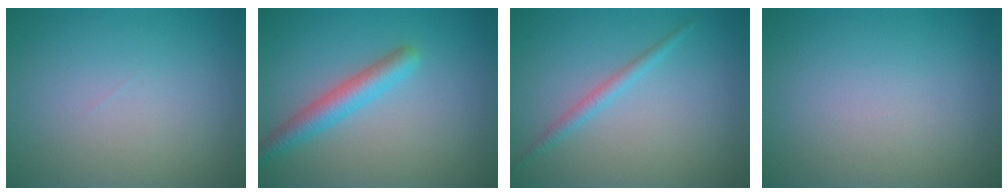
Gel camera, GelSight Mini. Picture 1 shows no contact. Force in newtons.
{"total": 3.2, "press": 3.2, "slide": 0.1}
{"total": 1.4, "press": 1.4, "slide": 0.1}
{"total": 0.0}